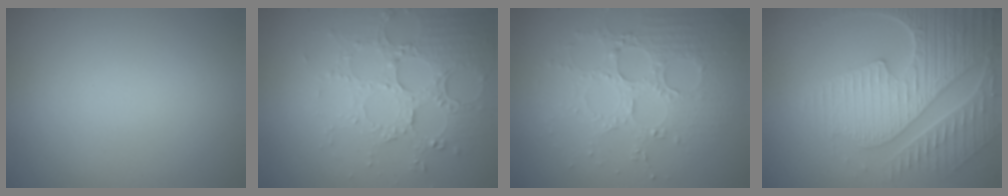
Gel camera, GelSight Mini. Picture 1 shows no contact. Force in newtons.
{"total": 5.3, "press": 3.9, "slide": 3.6}
{"total": 4.0, "press": 3.8, "slide": 1.3}
{"total": 6.7, "press": 5.5, "slide": 3.9}